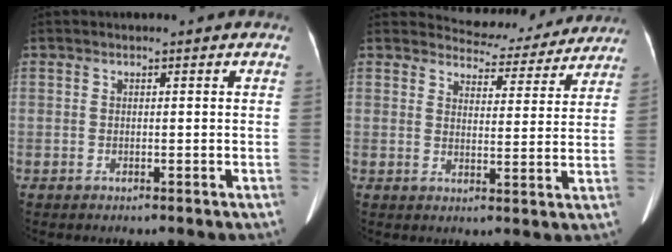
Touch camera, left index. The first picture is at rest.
{"total": 11.2, "force": [10.7, 3.2, 0.9], "torque": [0.004, -0.004, 0.120]}